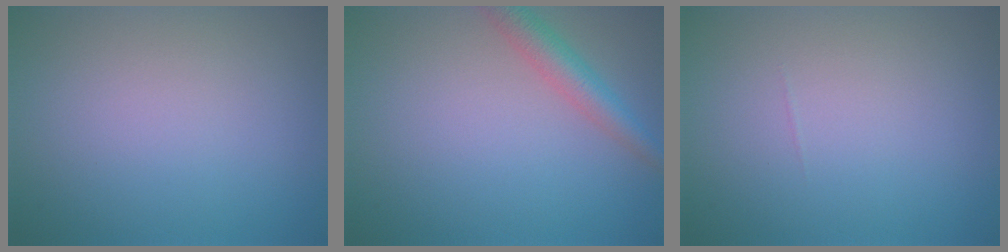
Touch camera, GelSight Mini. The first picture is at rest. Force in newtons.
{"total": 3.1, "press": 3.1, "slide": 0.2}
{"total": 0.0}